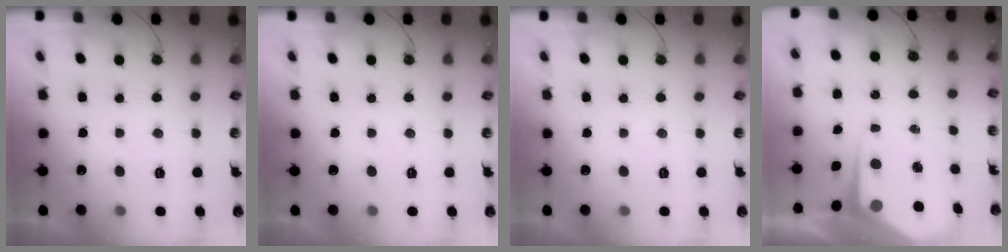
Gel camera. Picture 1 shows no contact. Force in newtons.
{"total": 0.0}
{"total": 0.0}
{"total": 5.9, "press": 5.9, "slide": 0.6}